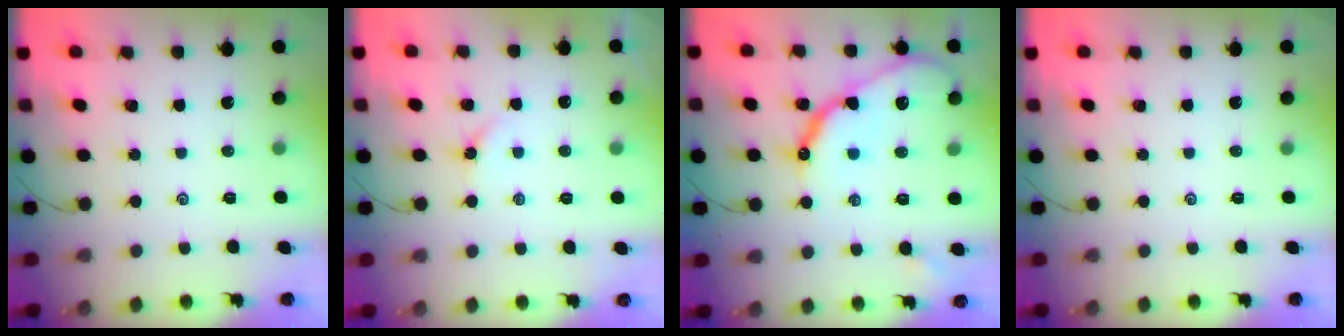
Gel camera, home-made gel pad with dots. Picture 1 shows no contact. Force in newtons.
{"total": 2.6, "press": 2.6, "slide": 0.3}
{"total": 14.2, "press": 14.2, "slide": 1.2}
{"total": 0.0}